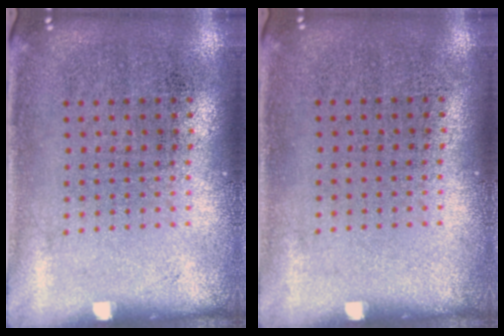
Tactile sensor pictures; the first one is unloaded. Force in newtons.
{"total": 0.0}